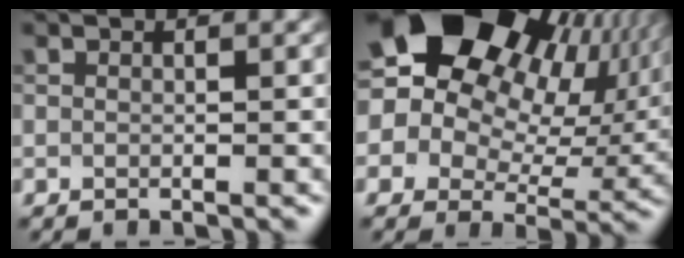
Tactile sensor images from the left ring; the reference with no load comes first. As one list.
[{"total": 20.4, "force": [9.5, 14.0, 11.5], "torque": [-0.218, 0.062, 0.148]}]